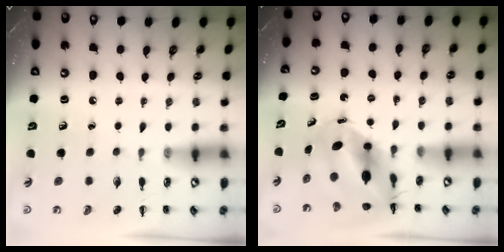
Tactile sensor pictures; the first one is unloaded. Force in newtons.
{"total": 8.4, "press": 8.1, "slide": 2.3}